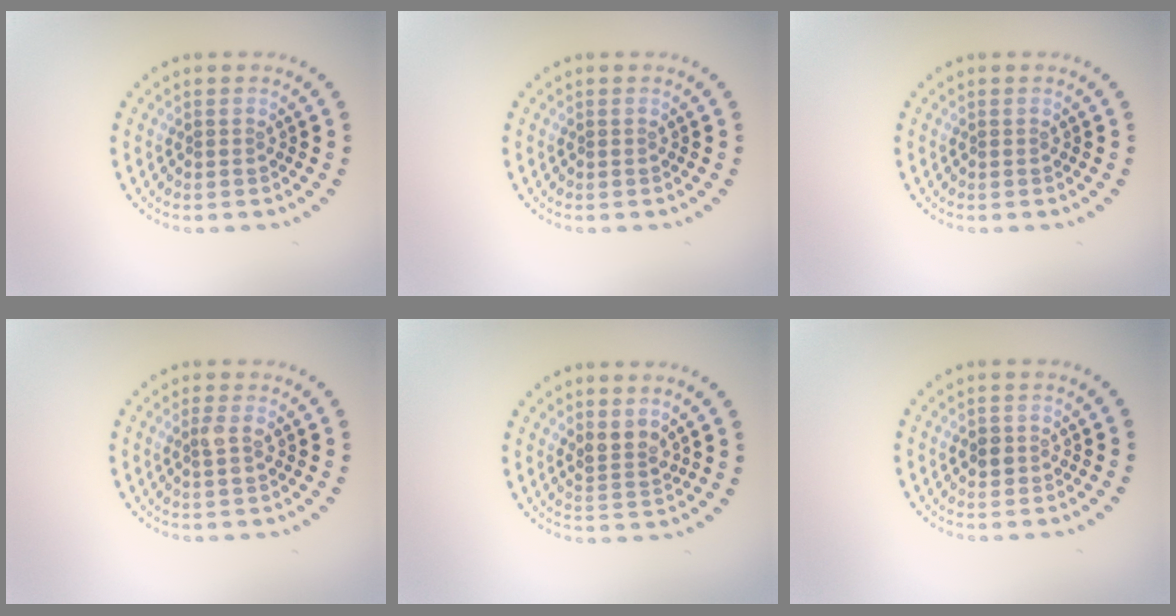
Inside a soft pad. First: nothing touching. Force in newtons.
{"total": 0.0}
{"total": 0.0}
{"total": 1.1, "press": 1.0, "slide": 0.3}
{"total": 2.1, "press": 1.7, "slide": 1.2}
{"total": 1.1, "press": 1.1, "slide": 0.3}